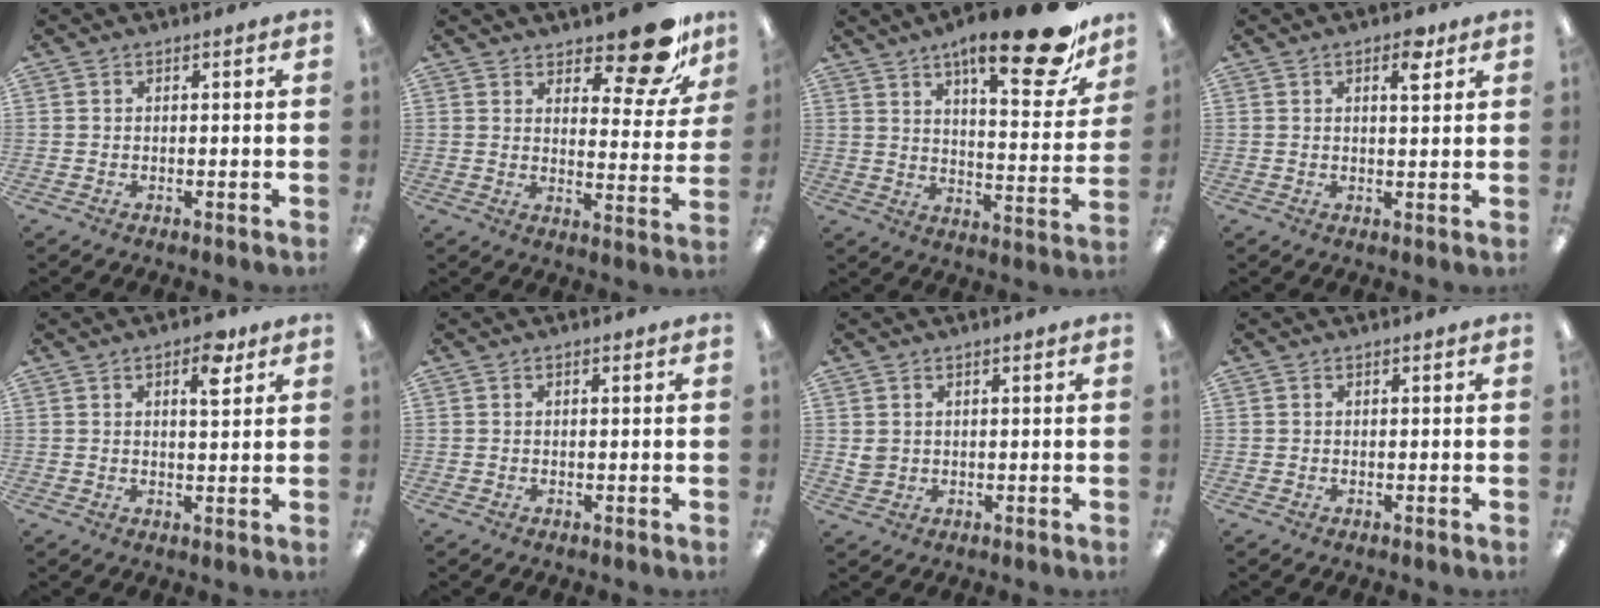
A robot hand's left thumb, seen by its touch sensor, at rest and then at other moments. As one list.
[{"total": 13.6, "force": [10.6, 4.5, 7.2], "torque": [-0.085, -0.076, 0.179]}, {"total": 21.5, "force": [14.2, 6.5, 14.8], "torque": [-0.200, -0.093, 0.221]}, {"total": 4.6, "force": [2.7, 1.8, 3.3], "torque": [-0.040, -0.008, 0.040]}, {"total": 6.0, "force": [3.4, 2.5, 4.3], "torque": [-0.054, -0.010, 0.051]}, {"total": 0.0}, {"total": 2.2, "force": [0.8, 2.0, 0.6], "torque": [-0.007, 0.000, 0.013]}, {"total": 0.0}]